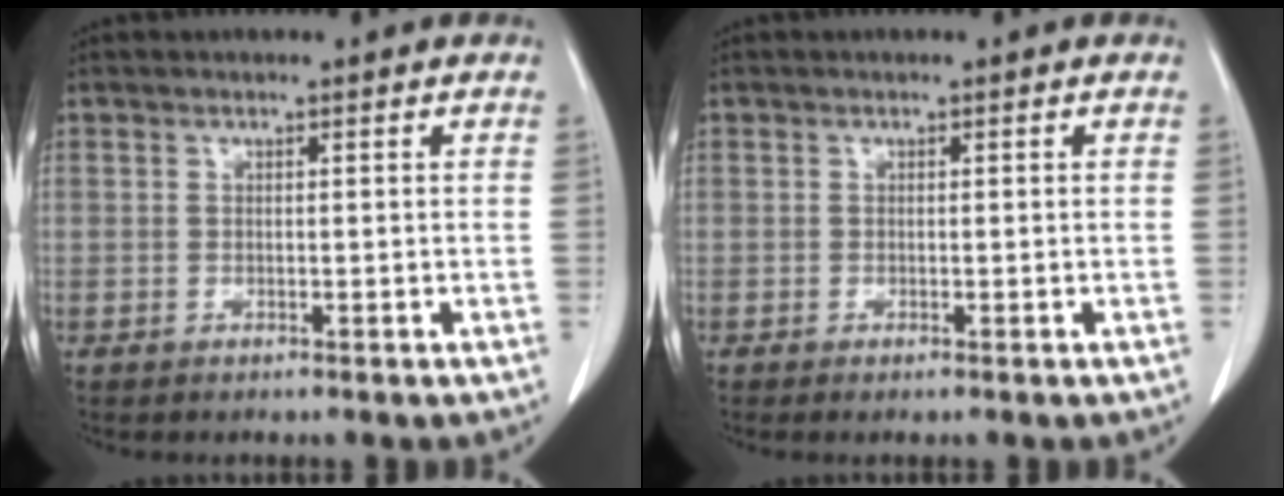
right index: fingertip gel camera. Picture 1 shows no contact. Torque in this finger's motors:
{"motor_torque": [0.17, -0.10, -0.04, 0.00]}